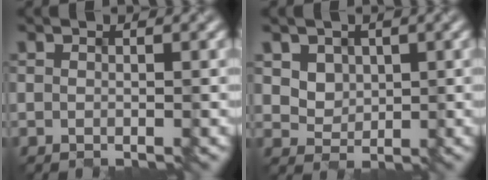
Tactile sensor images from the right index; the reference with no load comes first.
{"total": 4.1, "force": [1.9, 3.3, 1.6], "torque": [-0.051, 0.001, 0.041]}